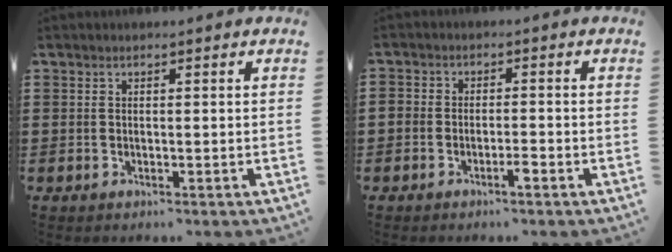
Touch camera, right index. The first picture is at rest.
{"total": 2.1, "force": [-1.7, 0.8, 0.9], "torque": [-0.021, 0.005, -0.033]}